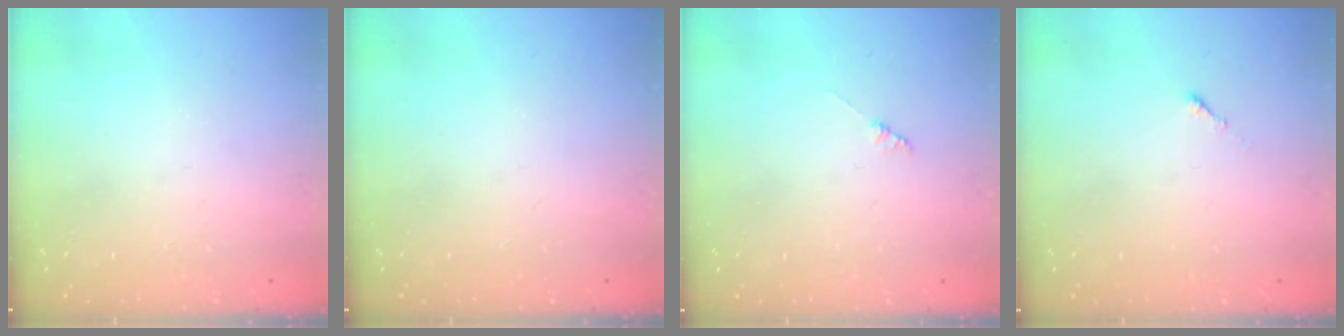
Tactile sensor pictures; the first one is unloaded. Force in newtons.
{"total": 0.0}
{"total": 0.9, "press": 0.8, "slide": 0.2}
{"total": 0.0}